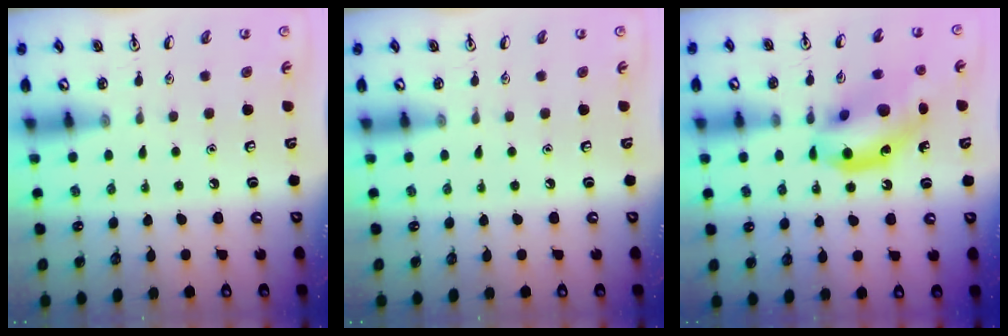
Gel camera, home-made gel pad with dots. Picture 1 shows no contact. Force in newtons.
{"total": 0.0}
{"total": 14.7, "press": 14.2, "slide": 3.7}